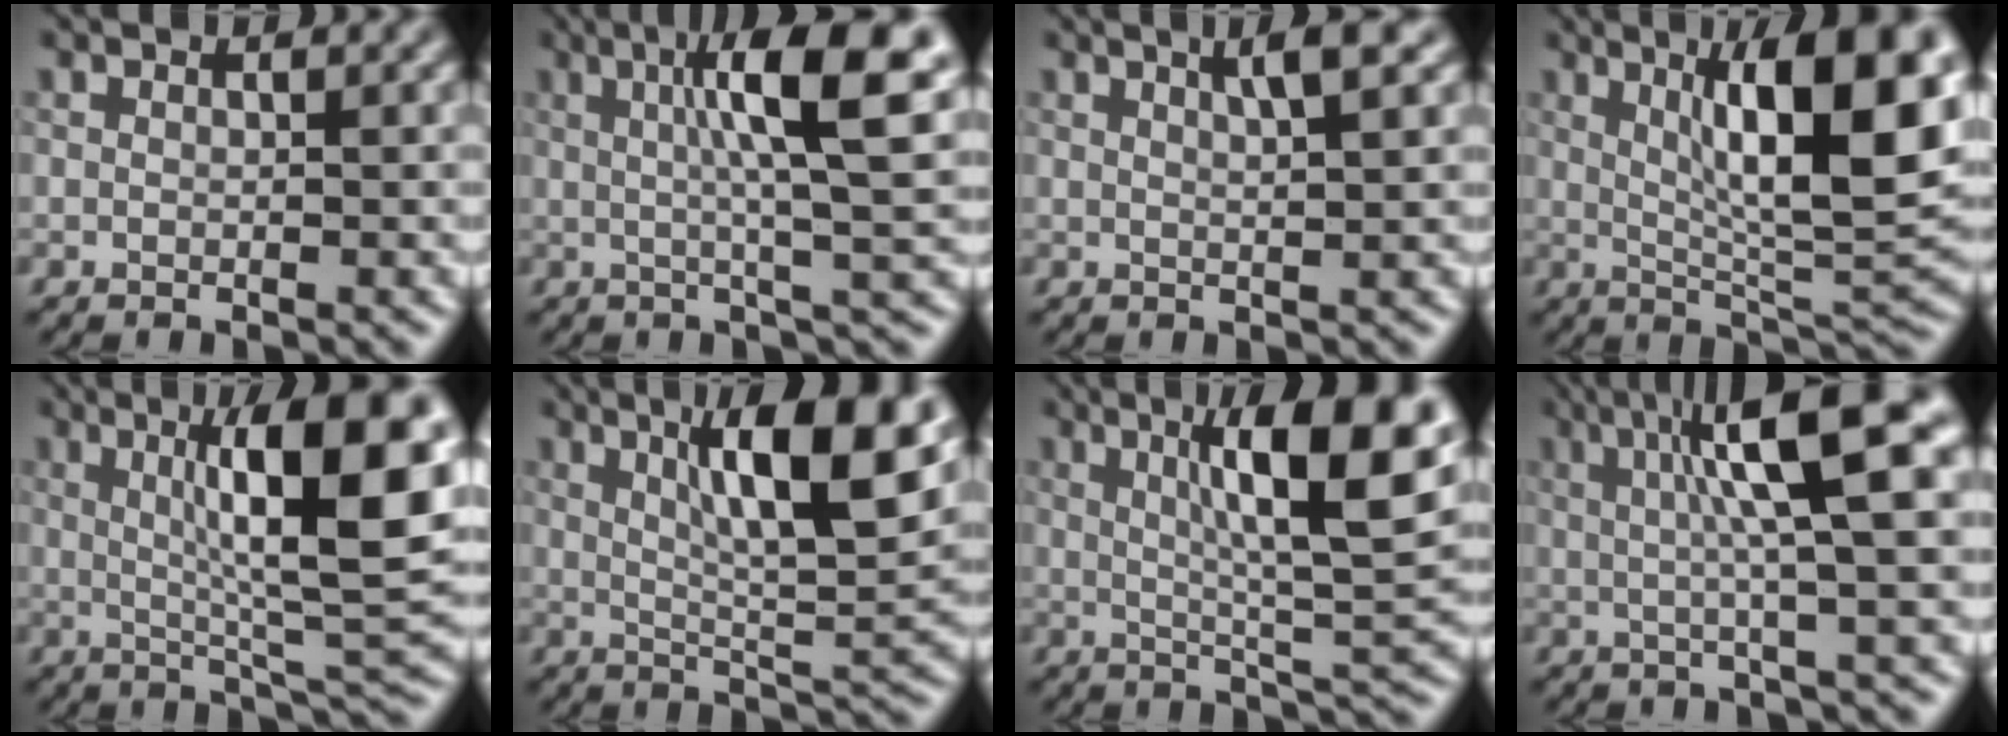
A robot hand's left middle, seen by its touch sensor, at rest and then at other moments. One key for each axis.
{"total": 9.2, "fx": 2.4, "fy": 1.6, "fz": 8.8, "tx": -0.118, "ty": 0.014, "tz": 0.033}
{"total": 2.7, "fx": 1.5, "fy": 0.5, "fz": 2.3, "tx": -0.024, "ty": 0.006, "tz": 0.020}
{"total": 12.4, "fx": 3.6, "fy": 3.0, "fz": 11.4, "tx": -0.162, "ty": 0.006, "tz": 0.062}
{"total": 11.8, "fx": 2.4, "fy": 2.2, "fz": 11.3, "tx": -0.157, "ty": 0.012, "tz": 0.037}
{"total": 10.5, "fx": 4.2, "fy": 2.3, "fz": 9.3, "tx": -0.136, "ty": 0.005, "tz": 0.069}
{"total": 11.1, "fx": 3.4, "fy": 2.2, "fz": 10.3, "tx": -0.145, "ty": 0.013, "tz": 0.053}
{"total": 9.0, "fx": 2.1, "fy": 1.5, "fz": 8.6, "tx": -0.114, "ty": 0.017, "tz": 0.030}